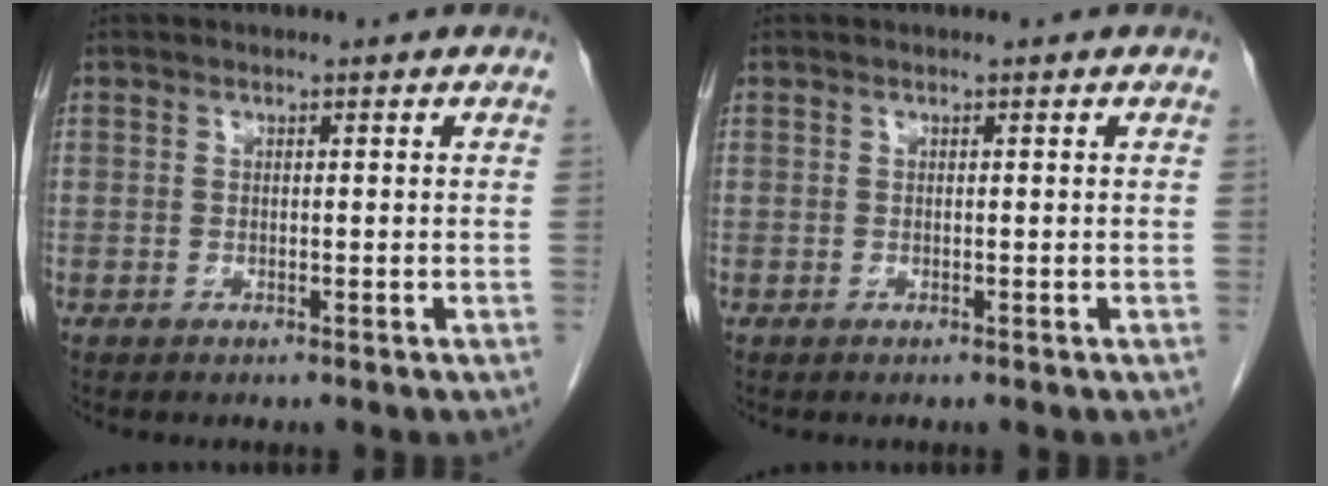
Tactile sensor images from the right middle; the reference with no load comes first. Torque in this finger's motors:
{"motor_torque": [0.03, -0.06, 0.00, -0.01]}